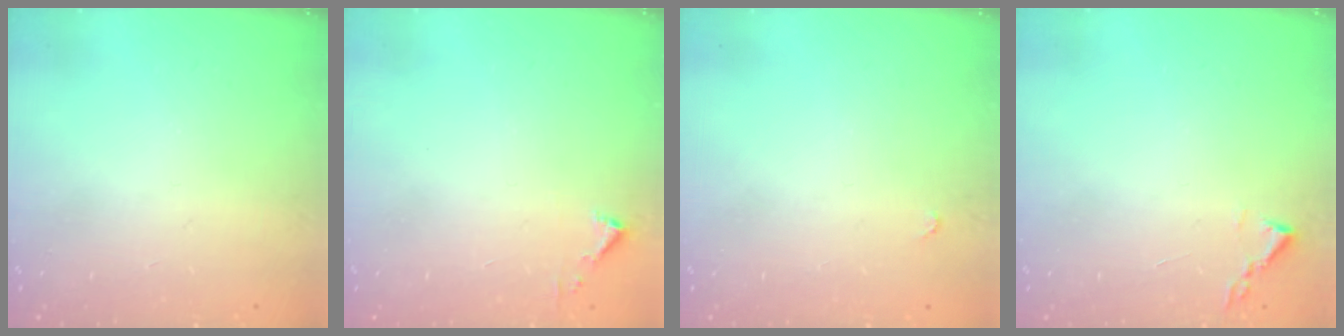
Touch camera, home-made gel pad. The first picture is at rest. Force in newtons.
{"total": 2.3, "press": 2.3, "slide": 0.2}
{"total": 2.8, "press": 2.8, "slide": 0.4}
{"total": 1.9, "press": 1.8, "slide": 0.3}